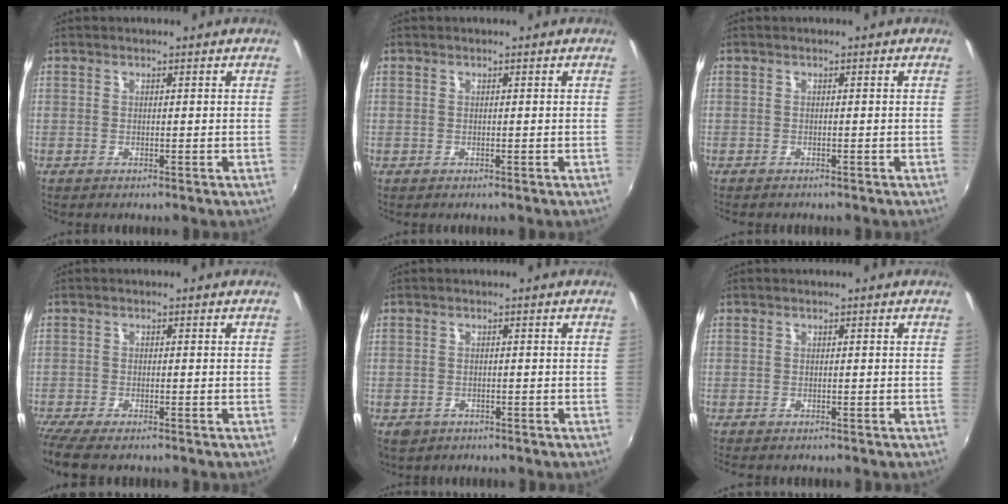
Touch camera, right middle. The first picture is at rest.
{"total": 0.0}
{"total": 0.8, "force": [-0.7, 0.0, 0.3], "torque": [-0.009, -0.003, -0.010]}
{"total": 6.2, "force": [-5.2, 0.9, 3.3], "torque": [-0.084, -0.035, -0.095]}
{"total": 3.4, "force": [-1.7, 2.7, 1.2], "torque": [-0.029, -0.007, -0.023]}
{"total": 1.0, "force": [-0.9, 0.1, 0.5], "torque": [-0.014, -0.005, -0.013]}